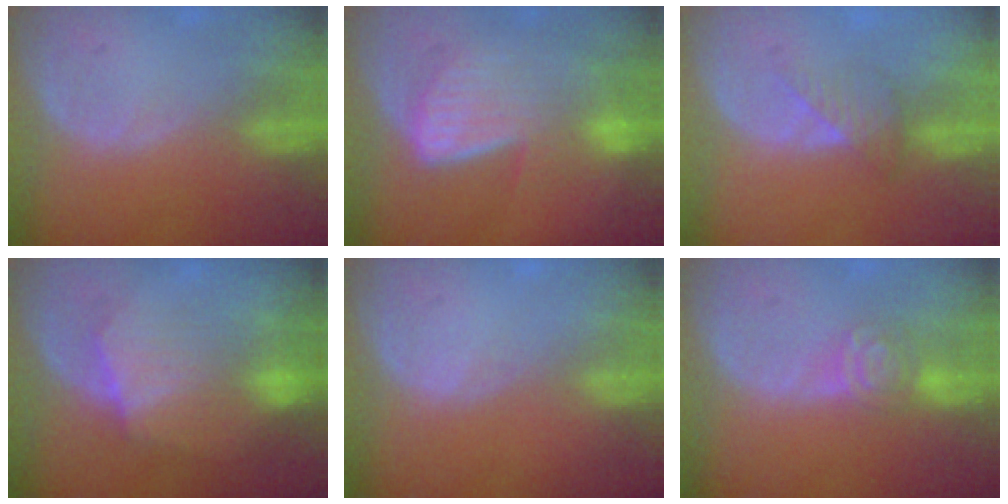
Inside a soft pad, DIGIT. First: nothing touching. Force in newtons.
{"total": 7.4, "press": 7.3, "slide": 1.6}
{"total": 3.3, "press": 3.1, "slide": 1.2}
{"total": 7.3, "press": 7.3, "slide": 0.2}
{"total": 0.0}
{"total": 4.4, "press": 4.4, "slide": 0.4}